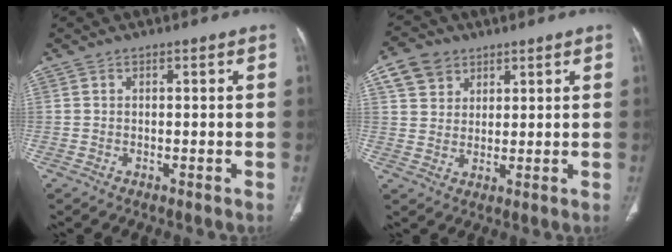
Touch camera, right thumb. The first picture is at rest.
{"total": 6.8, "force": [3.6, 5.2, 2.2], "torque": [-0.022, -0.009, 0.070]}